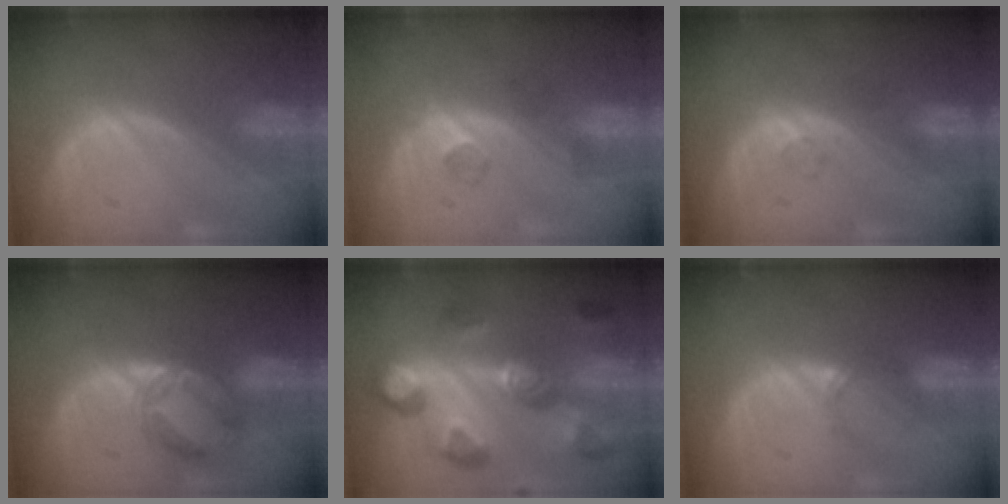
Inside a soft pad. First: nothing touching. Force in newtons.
{"total": 3.6, "press": 3.2, "slide": 1.7}
{"total": 1.7, "press": 1.7, "slide": 0.2}
{"total": 5.5, "press": 5.4, "slide": 1.1}
{"total": 11.0, "press": 9.9, "slide": 4.9}
{"total": 2.2, "press": 1.7, "slide": 1.3}